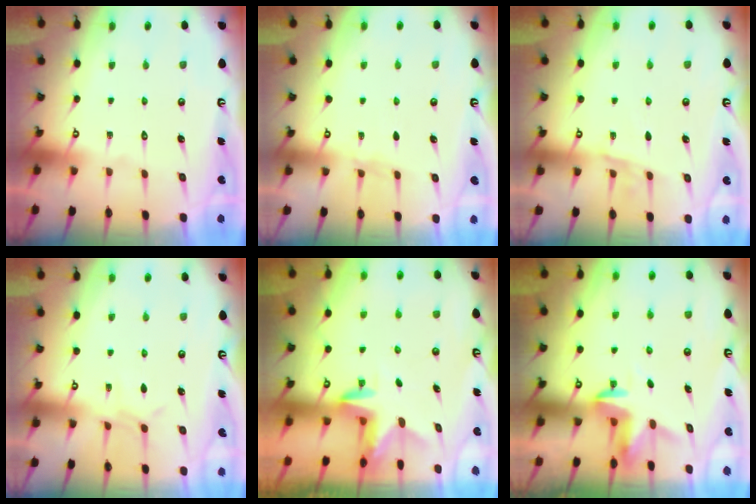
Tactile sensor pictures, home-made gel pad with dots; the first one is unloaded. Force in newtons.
{"total": 2.8, "press": 2.6, "slide": 0.9}
{"total": 5.9, "press": 5.9, "slide": 0.2}
{"total": 4.6, "press": 4.5, "slide": 0.5}
{"total": 3.0, "press": 3.0, "slide": 0.2}
{"total": 3.6, "press": 3.6, "slide": 0.2}